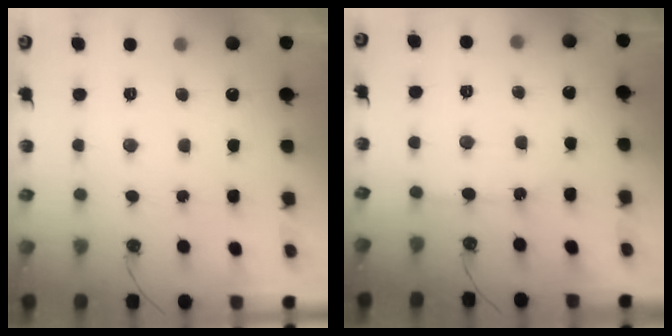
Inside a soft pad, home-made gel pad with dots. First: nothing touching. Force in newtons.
{"total": 3.4, "press": 3.4, "slide": 0.5}